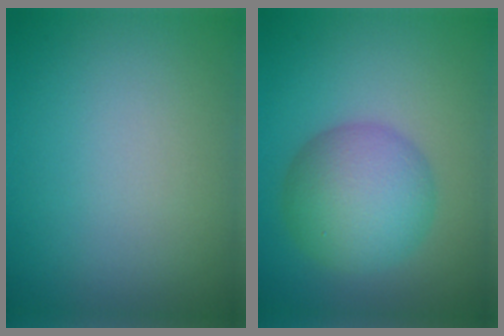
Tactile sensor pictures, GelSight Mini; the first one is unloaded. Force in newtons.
{"total": 6.5, "press": 6.5, "slide": 0.2}